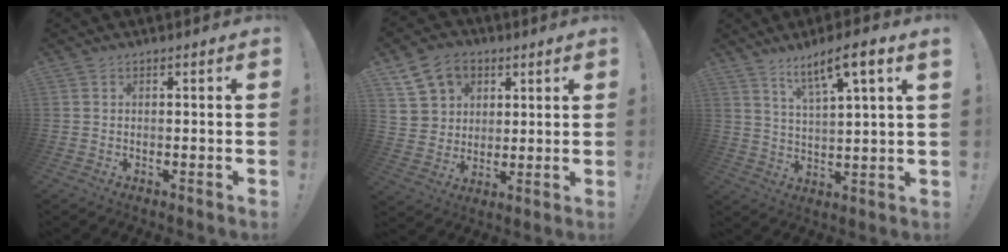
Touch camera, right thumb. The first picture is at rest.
{"total": 13.3, "force": [5.9, 10.8, 5.0], "torque": [-0.064, -0.022, 0.120]}
{"total": 9.2, "force": [6.1, 0.7, 6.8], "torque": [-0.113, -0.029, 0.098]}